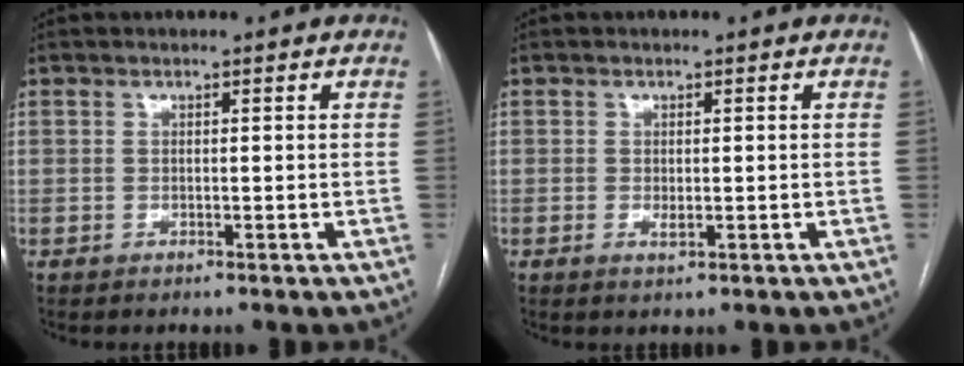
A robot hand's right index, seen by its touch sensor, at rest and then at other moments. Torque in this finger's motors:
{"motor_torque": [-0.20, 0.10, -0.08, -0.06]}